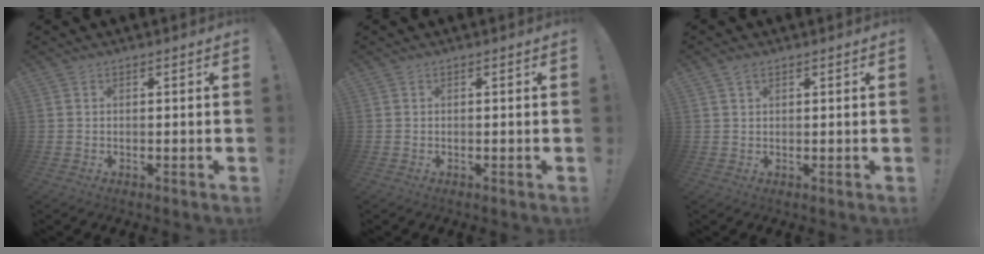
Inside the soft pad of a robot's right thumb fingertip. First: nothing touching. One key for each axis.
{"total": 0.0}
{"total": 1.7, "fx": 1.1, "fy": 0.9, "fz": 0.9, "tx": -0.017, "ty": 0.000, "tz": 0.021}